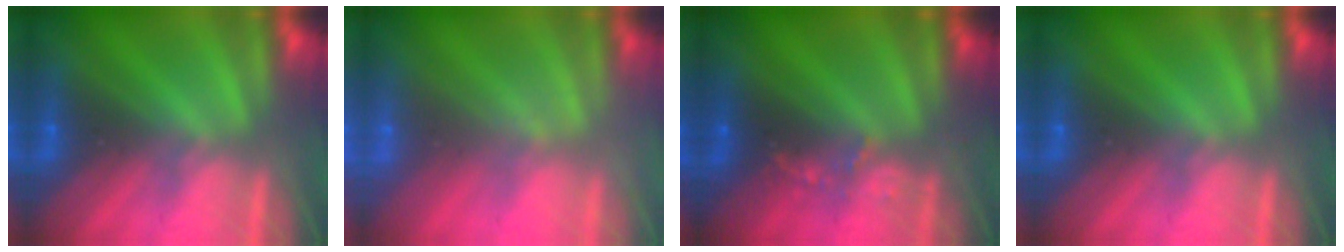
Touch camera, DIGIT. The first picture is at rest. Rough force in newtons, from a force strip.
{"total": 1.9}
{"total": 2.5}
{"total": 0.0}